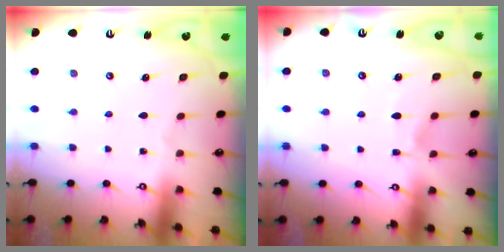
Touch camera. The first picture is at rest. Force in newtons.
{"total": 3.9, "press": 3.9, "slide": 0.3}